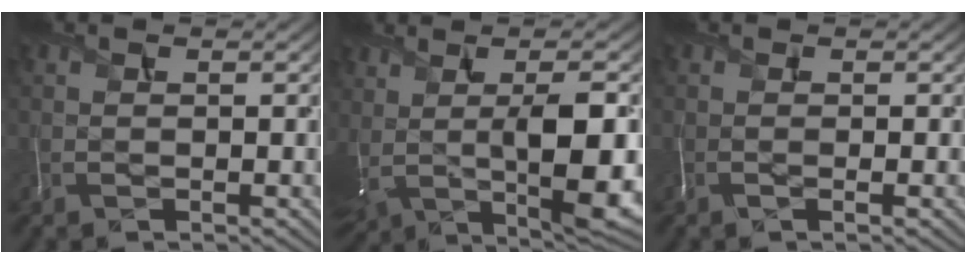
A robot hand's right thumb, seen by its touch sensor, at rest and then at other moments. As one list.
[{"total": 11.7, "force": [0.6, 4.1, 10.9], "torque": [-0.194, -0.010, 0.027]}, {"total": 0.9, "force": [-0.3, 0.1, 0.8], "torque": [-0.016, -0.002, -0.009]}]